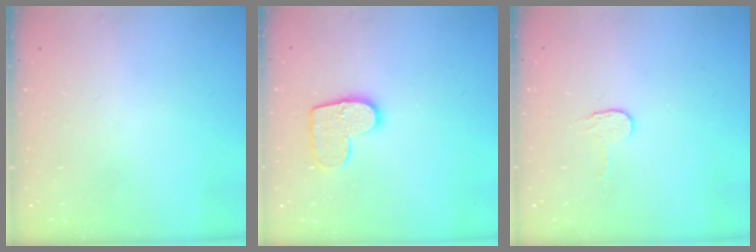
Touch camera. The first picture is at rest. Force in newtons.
{"total": 10.4, "press": 10.4, "slide": 0.5}
{"total": 3.5, "press": 3.5, "slide": 0.2}